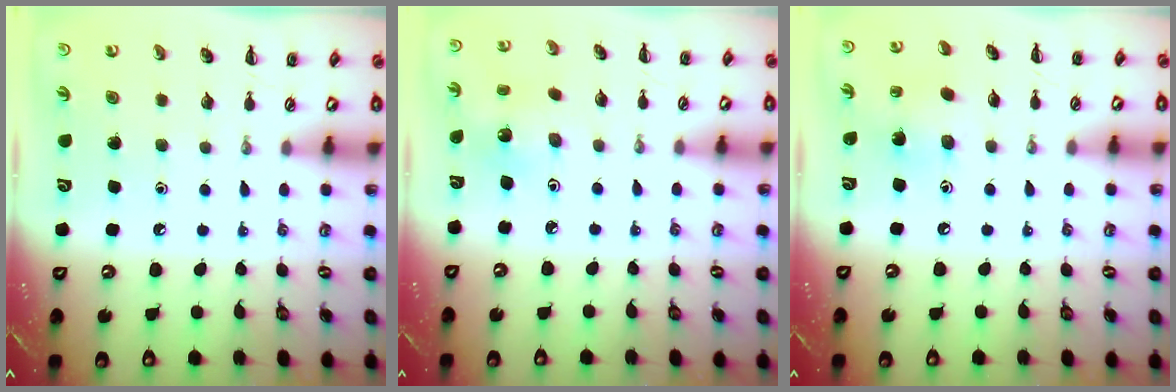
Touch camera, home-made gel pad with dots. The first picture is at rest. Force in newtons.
{"total": 2.6, "press": 2.4, "slide": 0.9}
{"total": 2.5, "press": 2.5, "slide": 0.6}